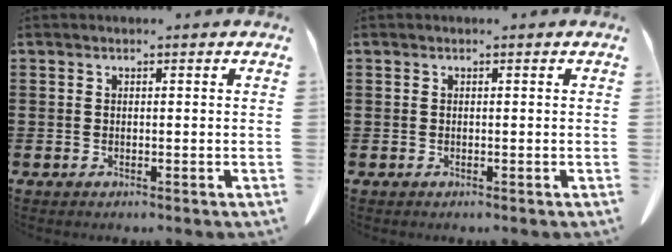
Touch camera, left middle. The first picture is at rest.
{"total": 0.0}